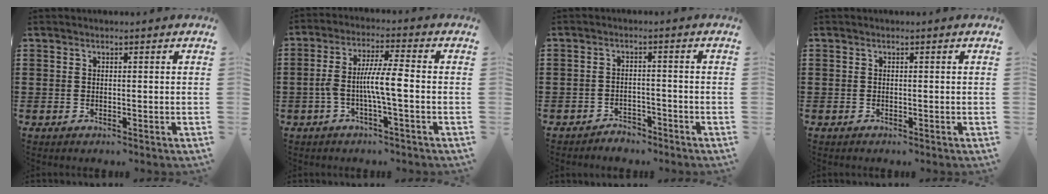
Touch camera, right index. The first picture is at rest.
{"total": 6.9, "force": [-1.5, 0.9, 6.6], "torque": [-0.130, 0.001, -0.034]}
{"total": 2.6, "force": [-2.5, 0.5, 0.0], "torque": [-0.009, 0.002, -0.054]}
{"total": 0.0}